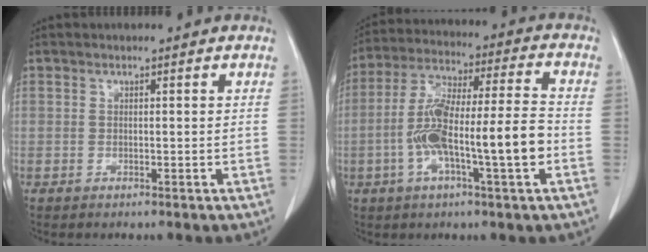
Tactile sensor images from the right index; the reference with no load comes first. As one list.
[{"total": 14.6, "force": [-3.7, 1.5, 14.0], "torque": [-0.264, 0.015, -0.066]}]